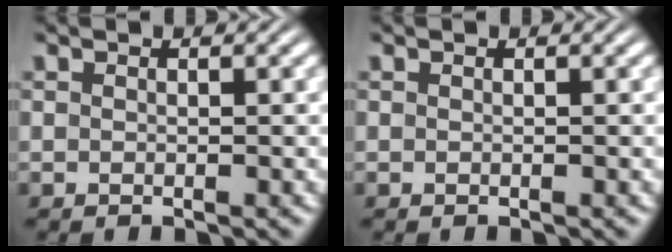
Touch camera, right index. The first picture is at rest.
{"total": 0.0}